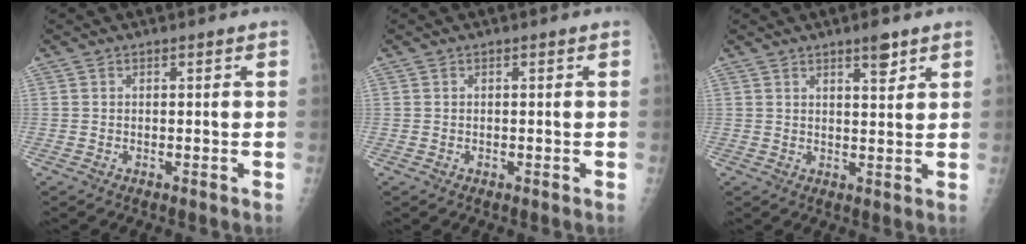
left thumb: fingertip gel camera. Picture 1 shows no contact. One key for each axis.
{"total": 0.0}
{"total": 4.1, "fx": 2.8, "fy": 1.1, "fz": 2.8, "tx": -0.032, "ty": -0.018, "tz": 0.041}